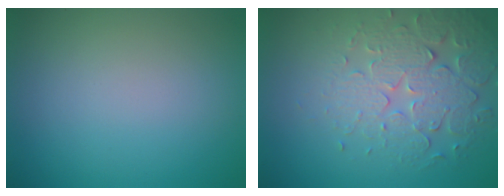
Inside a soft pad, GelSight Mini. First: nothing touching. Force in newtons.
{"total": 4.8, "press": 4.3, "slide": 2.2}